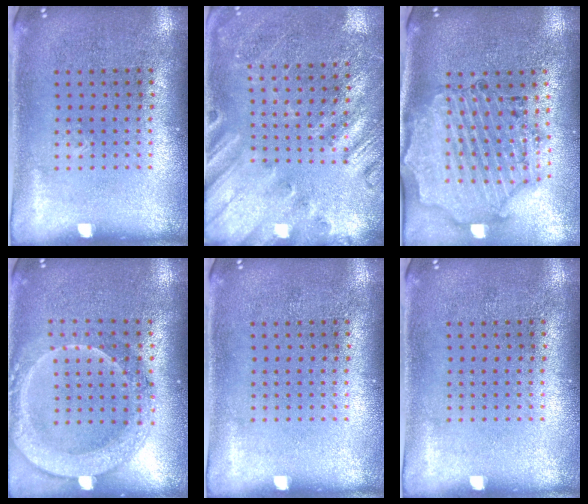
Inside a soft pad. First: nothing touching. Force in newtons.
{"total": 2.2, "press": 2.1, "slide": 0.8}
{"total": 1.9, "press": 1.8, "slide": 0.4}
{"total": 1.9, "press": 1.8, "slide": 0.6}
{"total": 0.0}
{"total": 0.0}